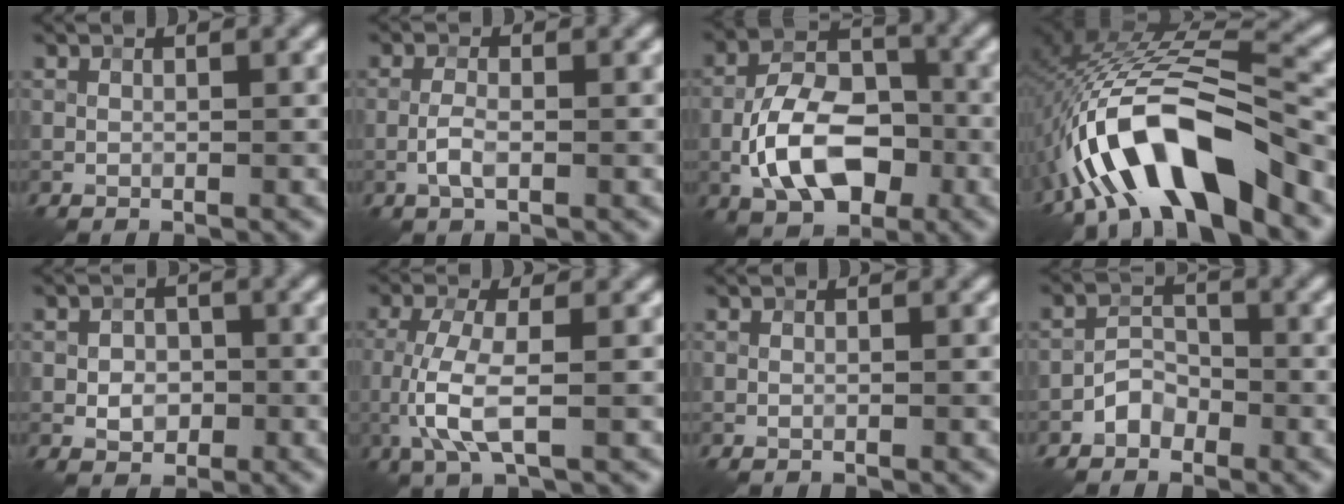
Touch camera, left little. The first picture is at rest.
{"total": 2.0, "force": [-0.7, 0.6, 1.7], "torque": [-0.037, 0.002, -0.018]}
{"total": 8.9, "force": [-2.8, 5.2, 6.7], "torque": [-0.126, 0.011, -0.056]}
{"total": 12.5, "force": [-6.2, 4.3, 10.0], "torque": [-0.183, 0.015, -0.112]}
{"total": 2.5, "force": [-0.5, 2.0, 1.4], "torque": [-0.017, 0.000, -0.012]}
{"total": 4.7, "force": [-0.7, 1.4, 4.5], "torque": [-0.105, -0.006, -0.015]}
{"total": 0.0}
{"total": 2.2, "force": [-1.4, 1.4, 0.9], "torque": [-0.011, 0.011, -0.029]}